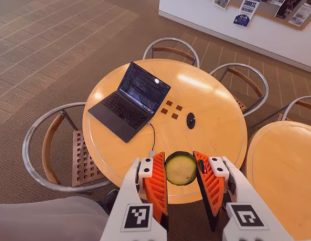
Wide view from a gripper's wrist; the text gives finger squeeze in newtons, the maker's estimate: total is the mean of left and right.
{"total": 10.5, "left": 10.7, "right": 10.3}